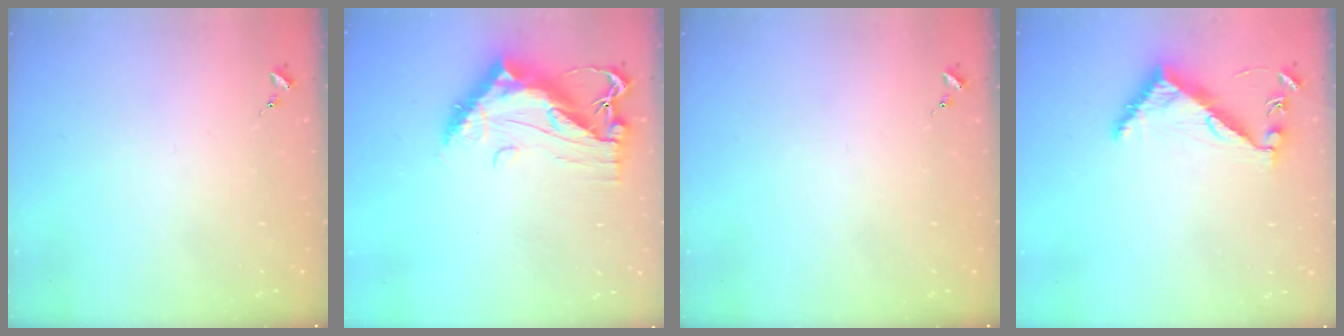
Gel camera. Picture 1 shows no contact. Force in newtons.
{"total": 13.7, "press": 13.6, "slide": 1.3}
{"total": 0.0}
{"total": 7.5, "press": 7.4, "slide": 0.6}